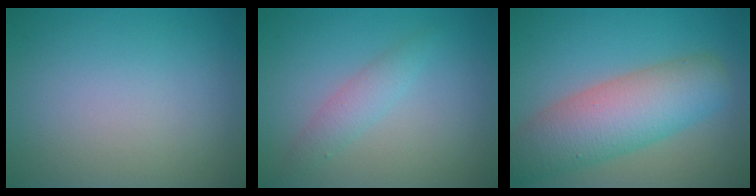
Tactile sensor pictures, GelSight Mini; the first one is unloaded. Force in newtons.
{"total": 1.9, "press": 1.9, "slide": 0.0}
{"total": 8.0, "press": 8.0, "slide": 0.4}